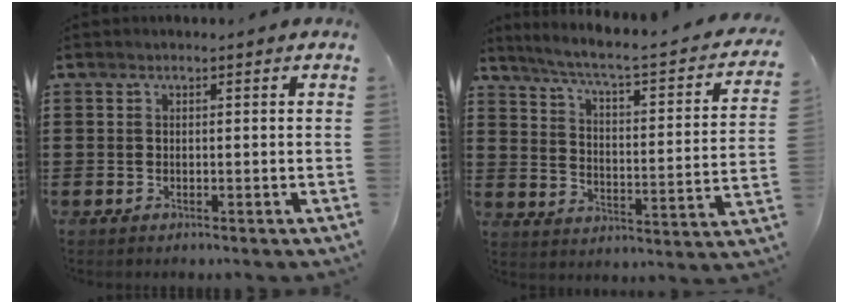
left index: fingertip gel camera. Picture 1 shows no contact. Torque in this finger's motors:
{"motor_torque": [2.14, 0.00, 0.01, -0.04]}